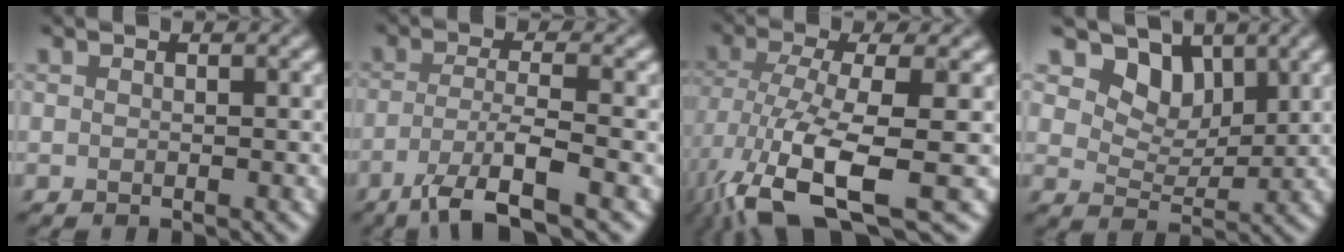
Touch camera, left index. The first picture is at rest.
{"total": 5.2, "force": [-2.9, 0.8, 4.3], "torque": [-0.074, -0.004, -0.062]}
{"total": 10.9, "force": [-4.5, 3.2, 9.3], "torque": [-0.194, -0.019, -0.082]}
{"total": 5.8, "force": [3.8, 3.6, 2.5], "torque": [-0.051, -0.026, 0.073]}